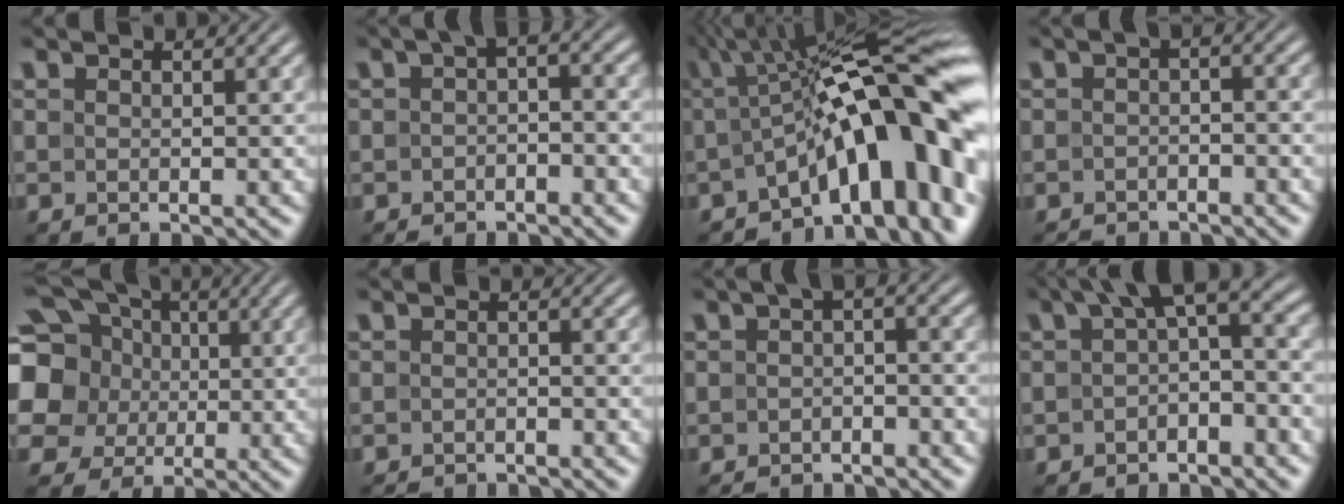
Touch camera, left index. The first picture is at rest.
{"total": 3.4, "force": [-1.1, 1.7, 2.8], "torque": [-0.037, 0.009, -0.027]}
{"total": 15.3, "force": [-1.9, 5.3, 14.2], "torque": [-0.161, 0.023, -0.037]}
{"total": 3.0, "force": [-2.2, 1.0, 1.7], "torque": [-0.025, 0.000, -0.041]}
{"total": 13.9, "force": [2.7, 12.1, 6.3], "torque": [-0.170, 0.023, 0.017]}
{"total": 2.9, "force": [-2.8, 0.4, 0.7], "torque": [-0.011, -0.009, -0.046]}
{"total": 3.3, "force": [-1.9, 1.4, 2.3], "torque": [-0.031, 0.004, -0.039]}
{"total": 5.9, "force": [0.7, 2.6, 5.2], "torque": [-0.065, 0.016, -0.003]}